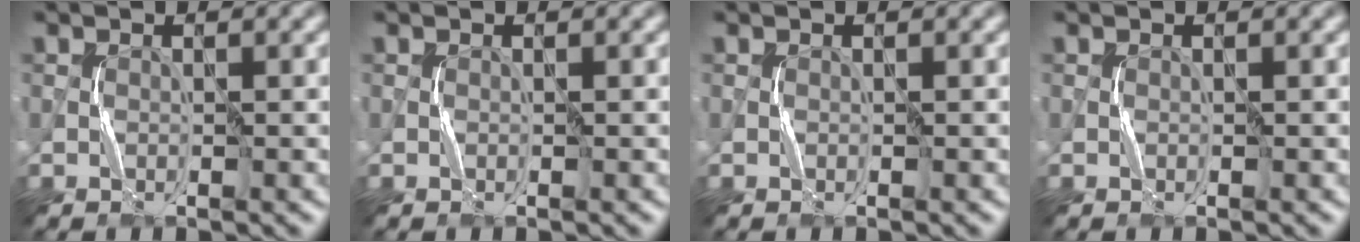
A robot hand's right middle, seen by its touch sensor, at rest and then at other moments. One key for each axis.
{"total": 0.0}
{"total": 0.0}
{"total": 0.0}